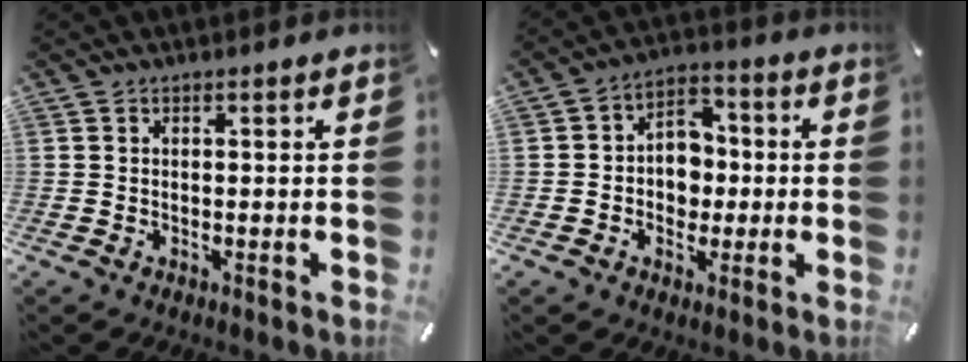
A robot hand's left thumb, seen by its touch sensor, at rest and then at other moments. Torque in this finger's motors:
{"motor_torque": [0.16, 0.12, 0.26, 0.32, 0.07]}